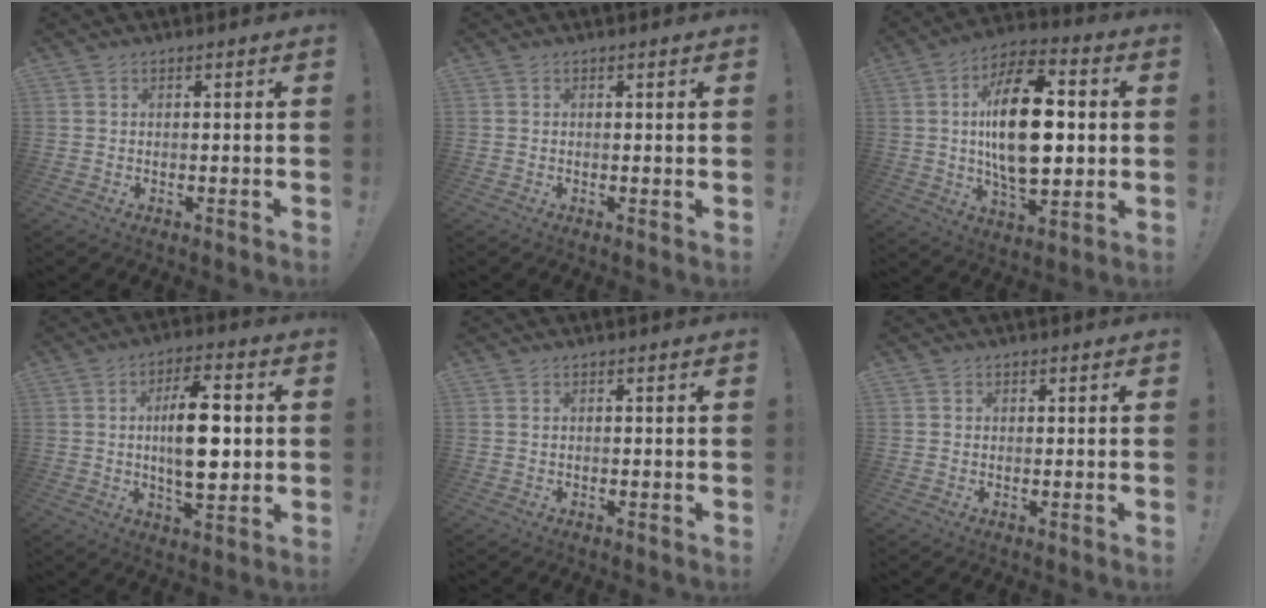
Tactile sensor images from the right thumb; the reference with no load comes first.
{"total": 0.6, "force": [0.4, -0.1, 0.4], "torque": [0.007, -0.007, 0.005]}
{"total": 22.9, "force": [1.7, 12.0, 19.4], "torque": [-0.341, 0.006, 0.022]}
{"total": 14.8, "force": [0.9, 6.5, 13.2], "torque": [-0.224, -0.002, 0.006]}
{"total": 0.6, "force": [0.4, -0.2, 0.4], "torque": [-0.001, -0.004, 0.006]}
{"total": 0.9, "force": [0.5, 0.7, 0.1], "torque": [0.006, -0.003, 0.009]}